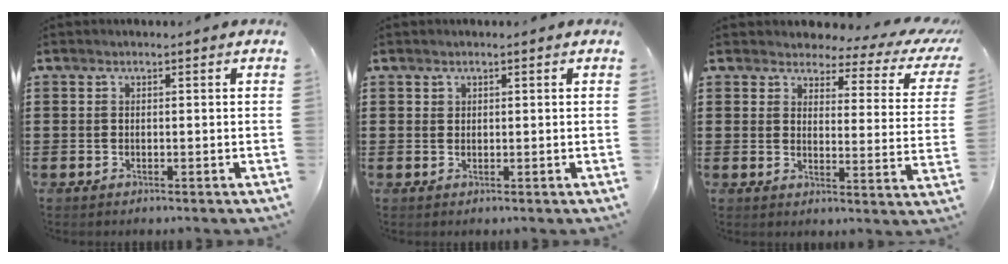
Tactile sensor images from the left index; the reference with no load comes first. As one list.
[{"total": 0.7, "force": [0.5, 0.5, 0.1], "torque": [-0.004, 0.003, 0.009]}, {"total": 3.5, "force": [2.7, 1.4, 1.7], "torque": [-0.043, -0.015, 0.039]}]